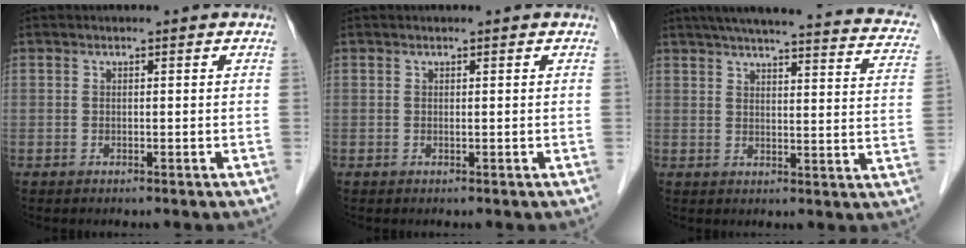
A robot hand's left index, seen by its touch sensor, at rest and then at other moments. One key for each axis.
{"total": 0.0}
{"total": 25.2, "fx": 21.3, "fy": 3.8, "fz": 13.0, "tx": -0.175, "ty": 0.004, "tz": 0.242}